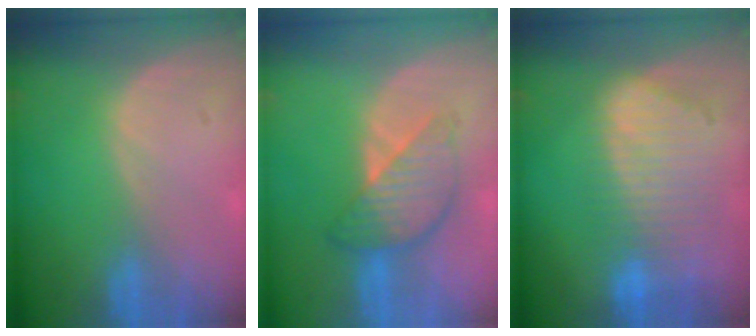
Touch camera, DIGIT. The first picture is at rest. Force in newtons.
{"total": 6.3, "press": 6.3, "slide": 0.3}
{"total": 9.3, "press": 8.2, "slide": 4.5}